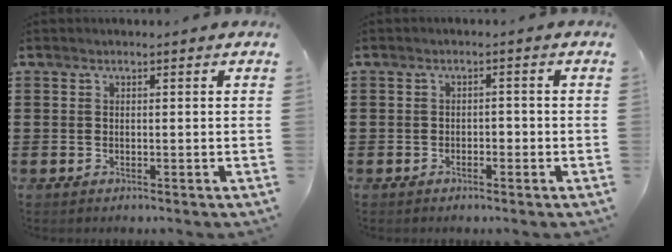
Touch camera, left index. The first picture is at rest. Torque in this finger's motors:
{"motor_torque": [-0.07, -0.07, 0.06, -0.01]}